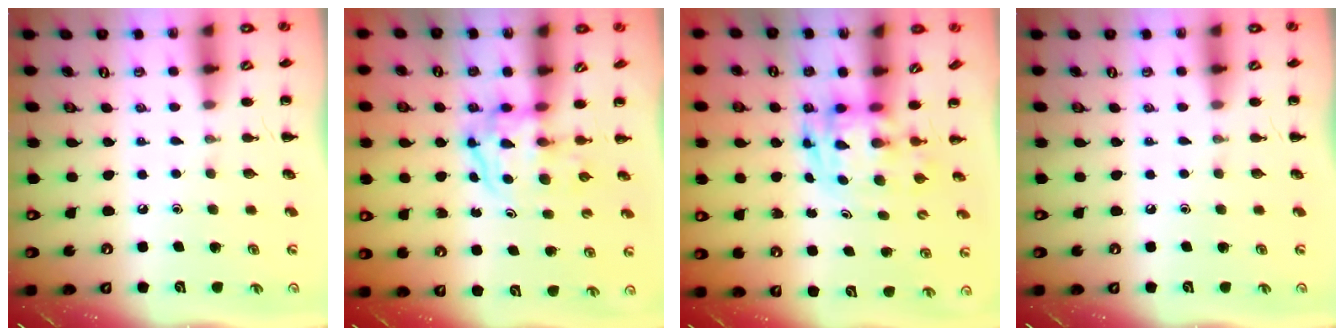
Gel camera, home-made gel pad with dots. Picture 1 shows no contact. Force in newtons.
{"total": 3.7, "press": 3.7, "slide": 0.6}
{"total": 3.4, "press": 3.4, "slide": 0.7}
{"total": 0.0}